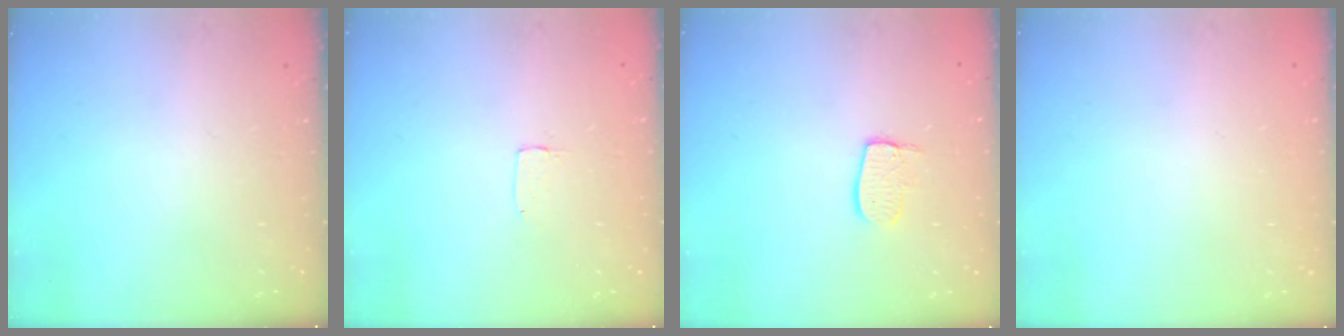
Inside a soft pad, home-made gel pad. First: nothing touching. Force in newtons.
{"total": 2.0, "press": 2.0, "slide": 0.0}
{"total": 7.6, "press": 7.6, "slide": 0.2}
{"total": 0.0}